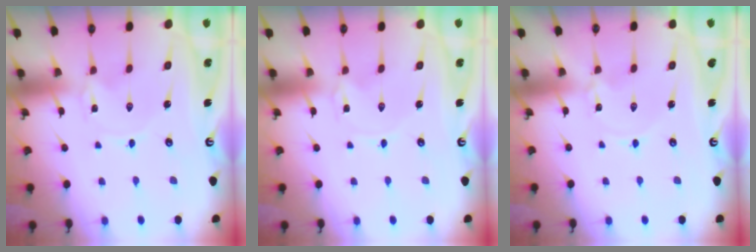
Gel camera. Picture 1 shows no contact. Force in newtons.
{"total": 0.0}
{"total": 0.0}